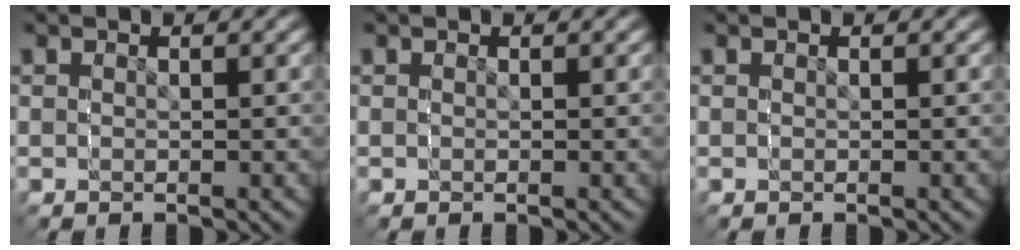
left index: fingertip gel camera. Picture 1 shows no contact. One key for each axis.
{"total": 0.0}
{"total": 0.0}